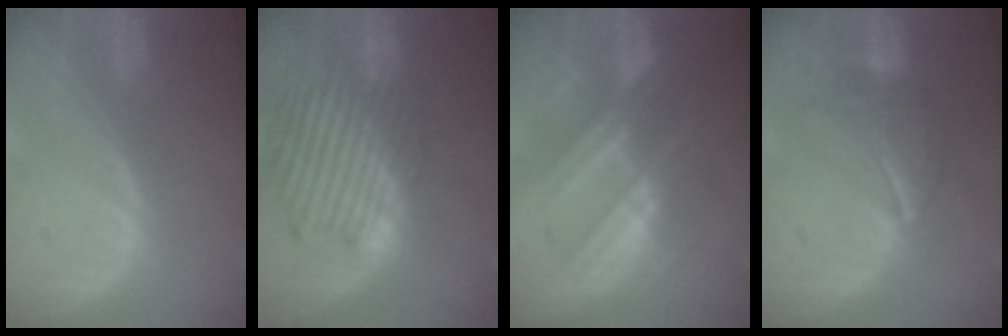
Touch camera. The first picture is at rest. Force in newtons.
{"total": 14.0, "press": 11.8, "slide": 7.4}
{"total": 8.0, "press": 7.9, "slide": 1.1}
{"total": 6.5, "press": 6.5, "slide": 0.9}